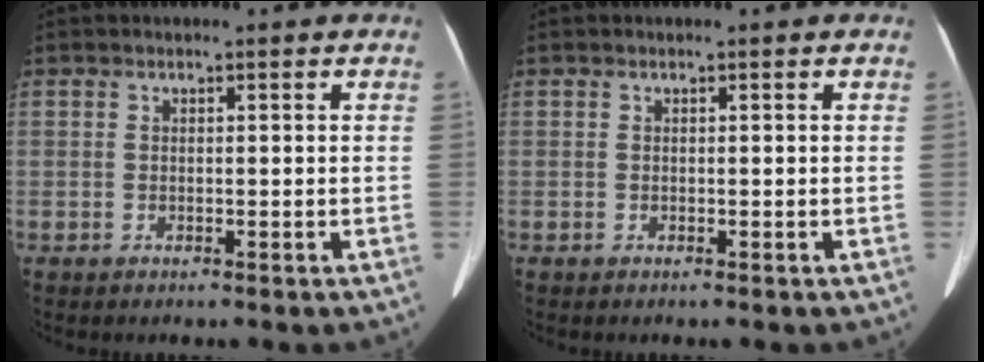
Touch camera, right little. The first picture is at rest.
{"total": 0.0}